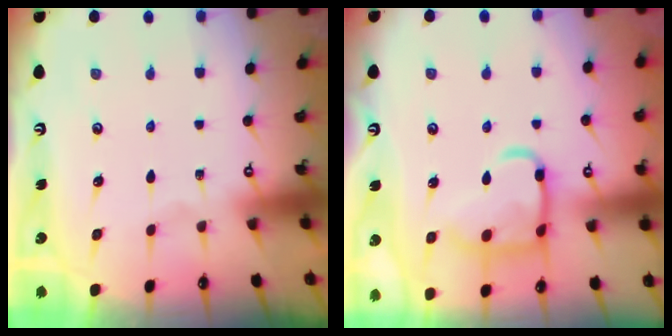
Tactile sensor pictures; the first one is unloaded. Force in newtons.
{"total": 14.4, "press": 14.4, "slide": 1.3}